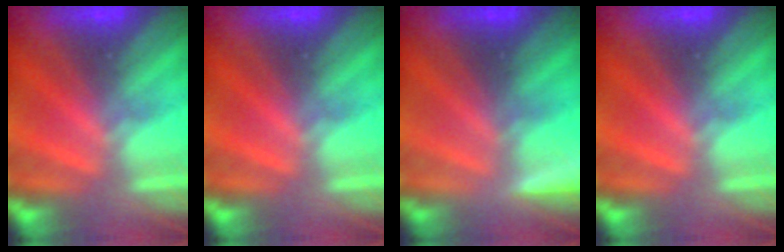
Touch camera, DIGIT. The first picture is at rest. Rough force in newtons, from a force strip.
{"total": 0.0}
{"total": 3.6}
{"total": 0.0}